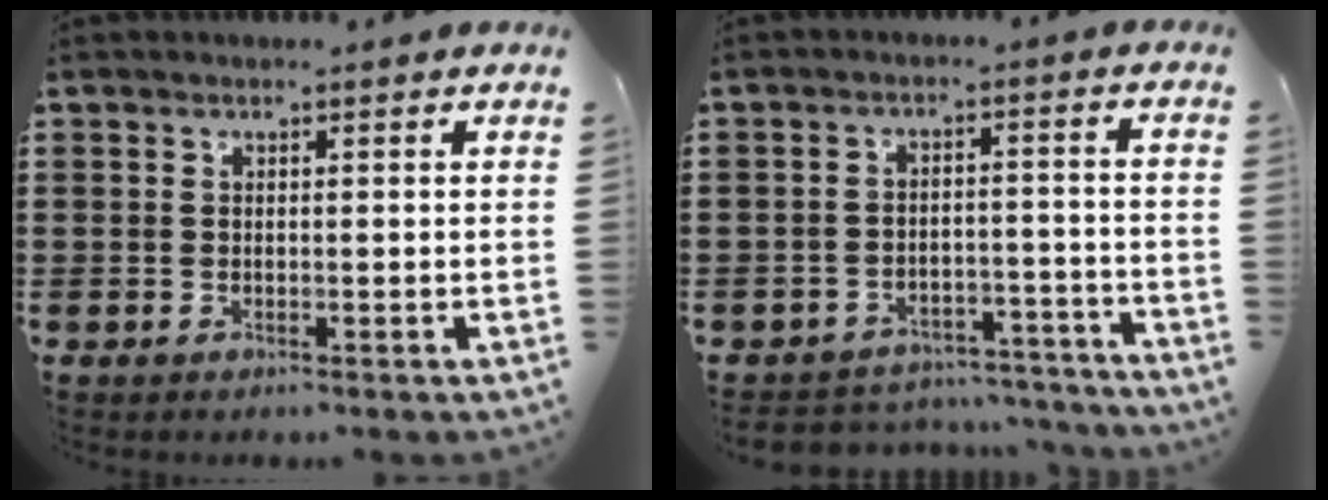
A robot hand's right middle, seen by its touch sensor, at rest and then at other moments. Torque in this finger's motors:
{"motor_torque": [0.46, 0.01, 0.07, 0.02]}